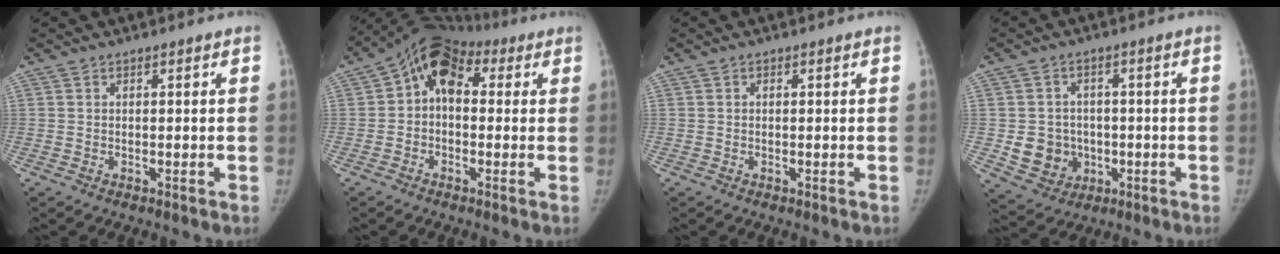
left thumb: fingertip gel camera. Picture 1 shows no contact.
{"total": 9.6, "force": [1.7, 6.8, 6.6], "torque": [-0.079, 0.031, 0.011]}
{"total": 0.0}
{"total": 7.8, "force": [-1.2, 7.2, 2.9], "torque": [-0.016, 0.007, -0.007]}